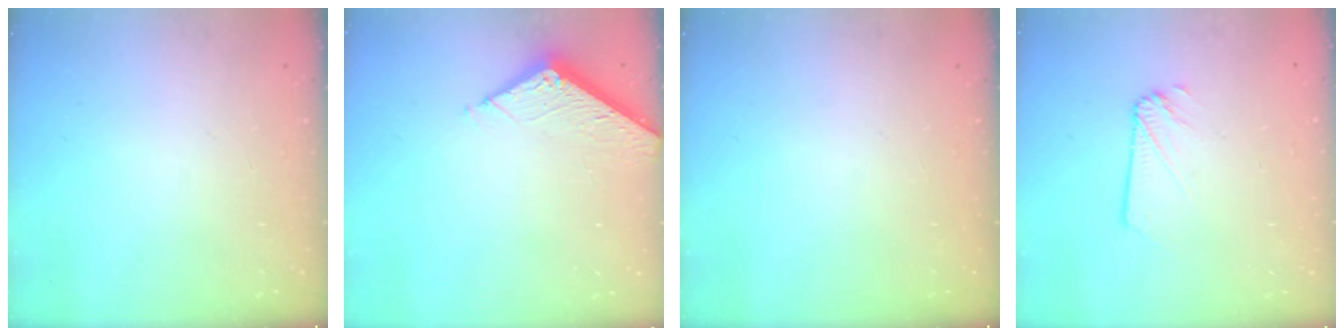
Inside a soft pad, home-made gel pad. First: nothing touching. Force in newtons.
{"total": 5.8, "press": 5.8, "slide": 0.3}
{"total": 0.0}
{"total": 1.6, "press": 1.6, "slide": 0.1}